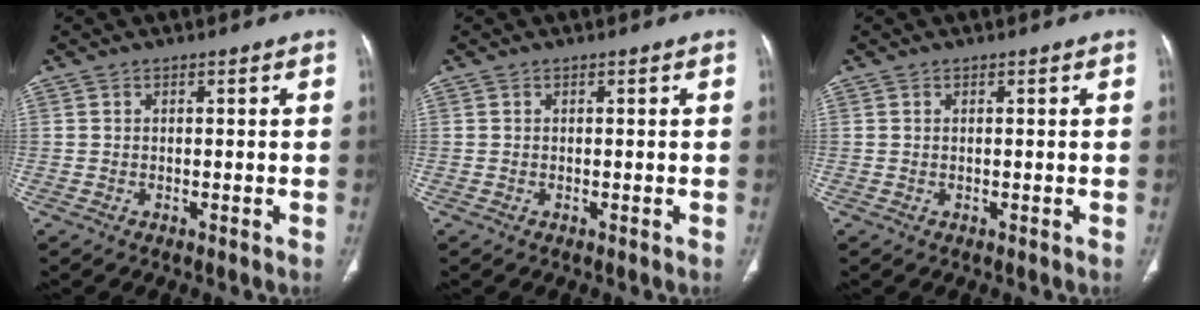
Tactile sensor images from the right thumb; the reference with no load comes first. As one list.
[{"total": 0.0}, {"total": 0.0}]